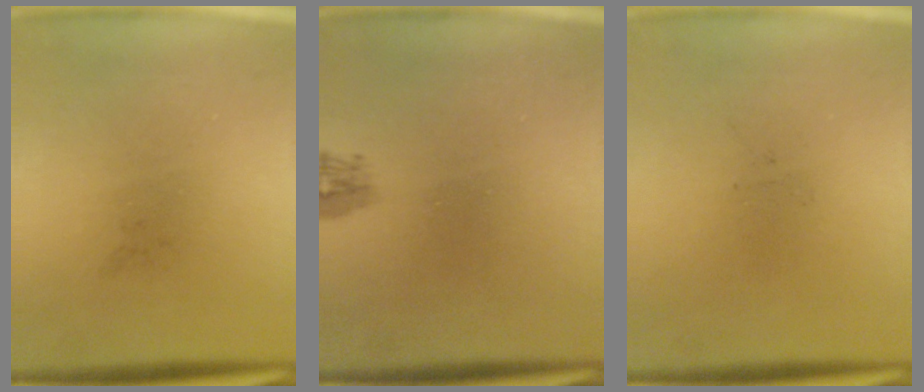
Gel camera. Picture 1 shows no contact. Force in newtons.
{"total": 1.1}
{"total": 0.0}